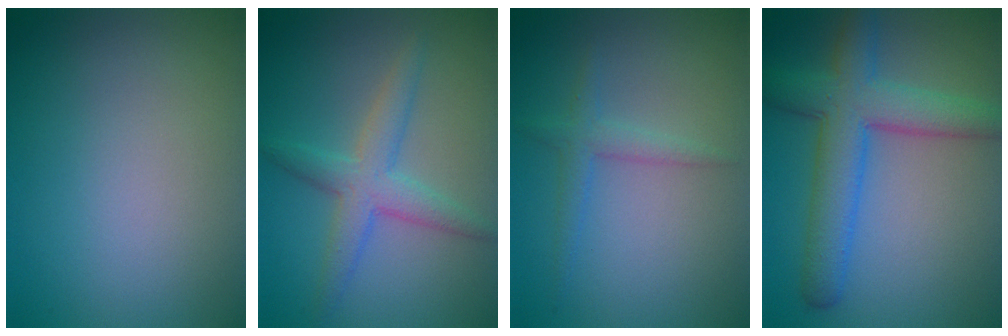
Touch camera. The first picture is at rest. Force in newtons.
{"total": 3.6, "press": 3.6, "slide": 0.1}
{"total": 1.7, "press": 1.7, "slide": 0.1}
{"total": 6.6, "press": 6.6, "slide": 0.2}